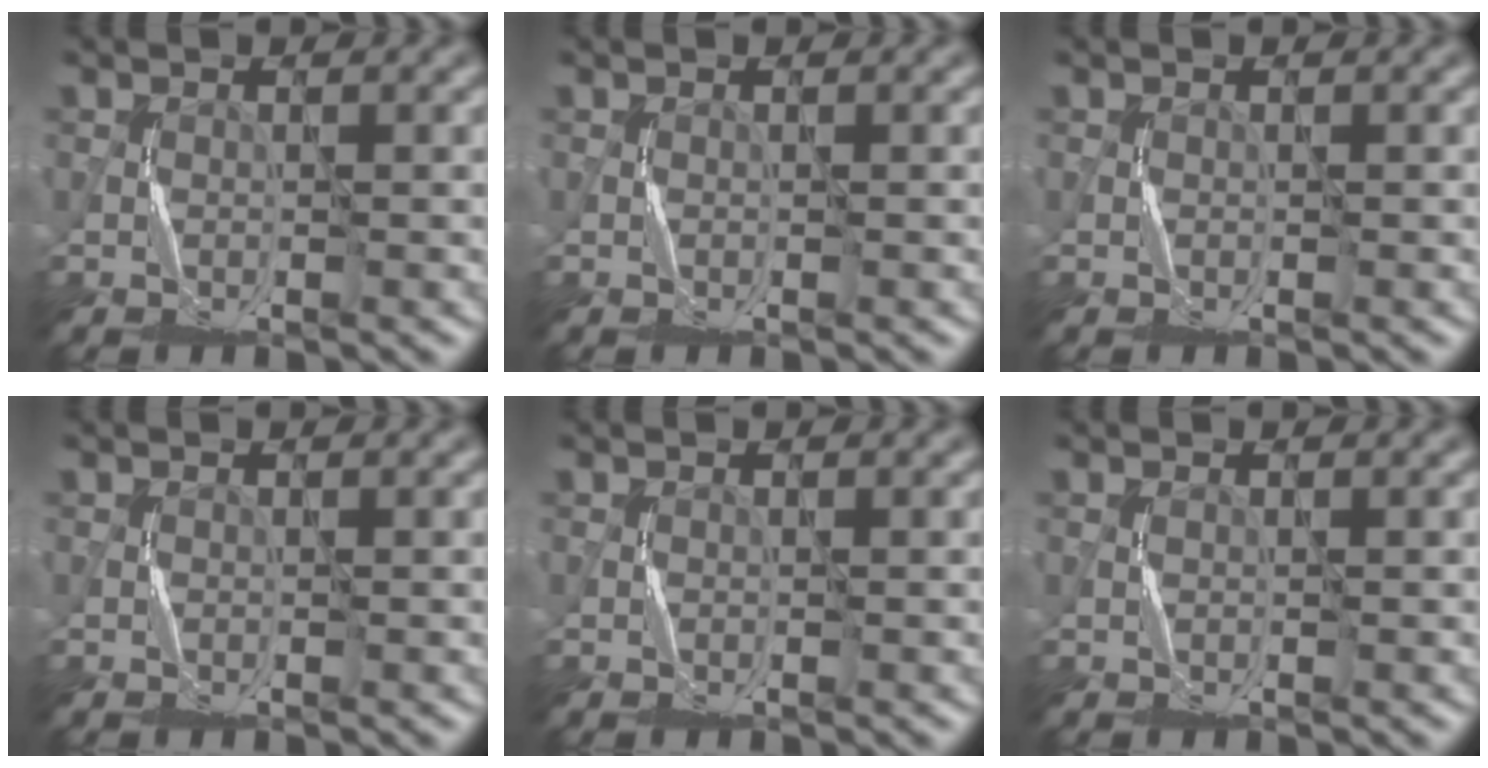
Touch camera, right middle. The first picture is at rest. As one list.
[{"total": 0.0}, {"total": 0.0}, {"total": 0.0}, {"total": 0.0}, {"total": 0.0}]